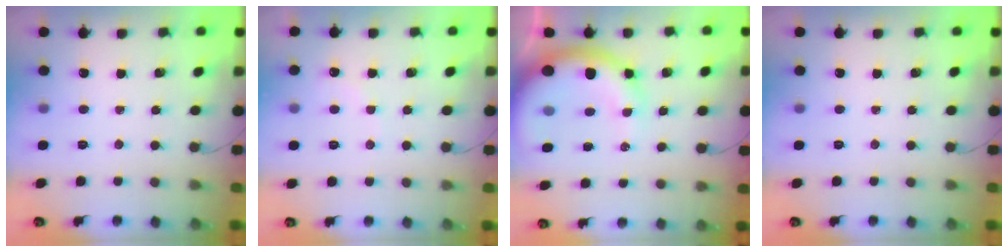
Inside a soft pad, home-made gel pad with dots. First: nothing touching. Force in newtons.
{"total": 4.2, "press": 4.0, "slide": 1.1}
{"total": 15.2, "press": 14.8, "slide": 3.1}
{"total": 0.0}